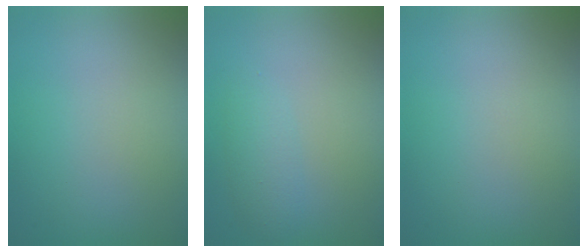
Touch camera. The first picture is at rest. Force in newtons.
{"total": 1.8, "press": 1.8, "slide": 0.1}
{"total": 0.0}